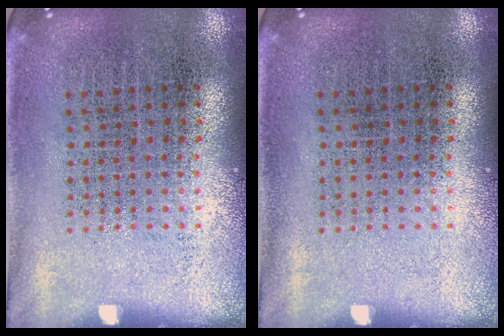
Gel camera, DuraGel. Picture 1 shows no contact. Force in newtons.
{"total": 0.0}